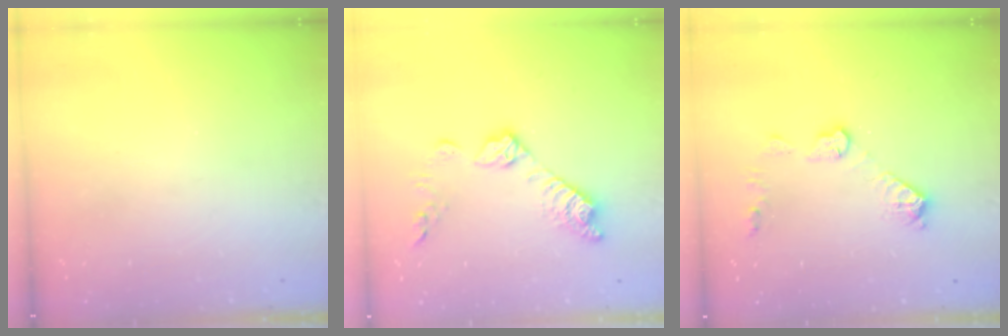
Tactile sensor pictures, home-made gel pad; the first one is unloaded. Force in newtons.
{"total": 12.1, "press": 12.0, "slide": 0.6}
{"total": 9.9, "press": 9.9, "slide": 0.6}